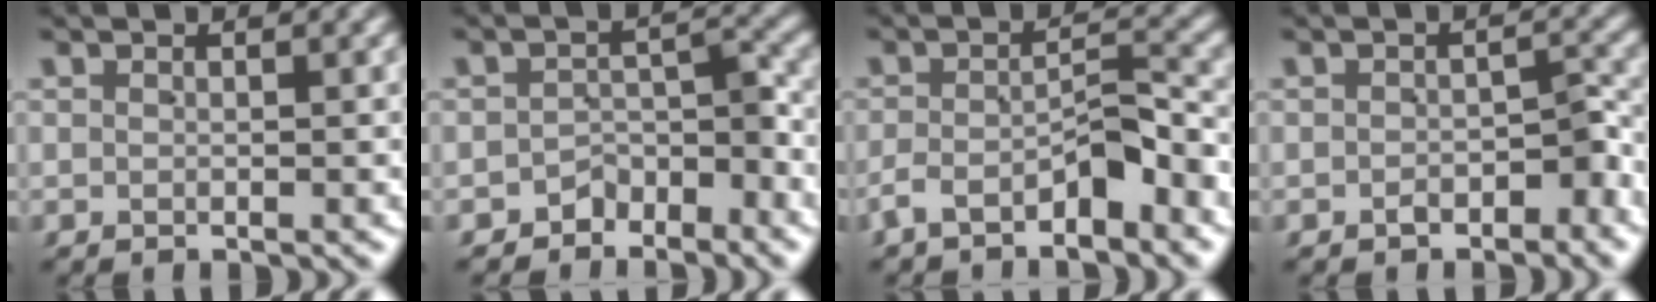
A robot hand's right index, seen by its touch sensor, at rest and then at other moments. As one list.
[{"total": 3.1, "force": [-2.7, 1.4, 0.8], "torque": [-0.001, 0.006, -0.051]}, {"total": 3.9, "force": [-3.1, 1.1, 2.1], "torque": [-0.029, 0.000, -0.051]}, {"total": 2.4, "force": [-2.0, 1.0, 0.9], "torque": [0.001, 0.003, -0.031]}]